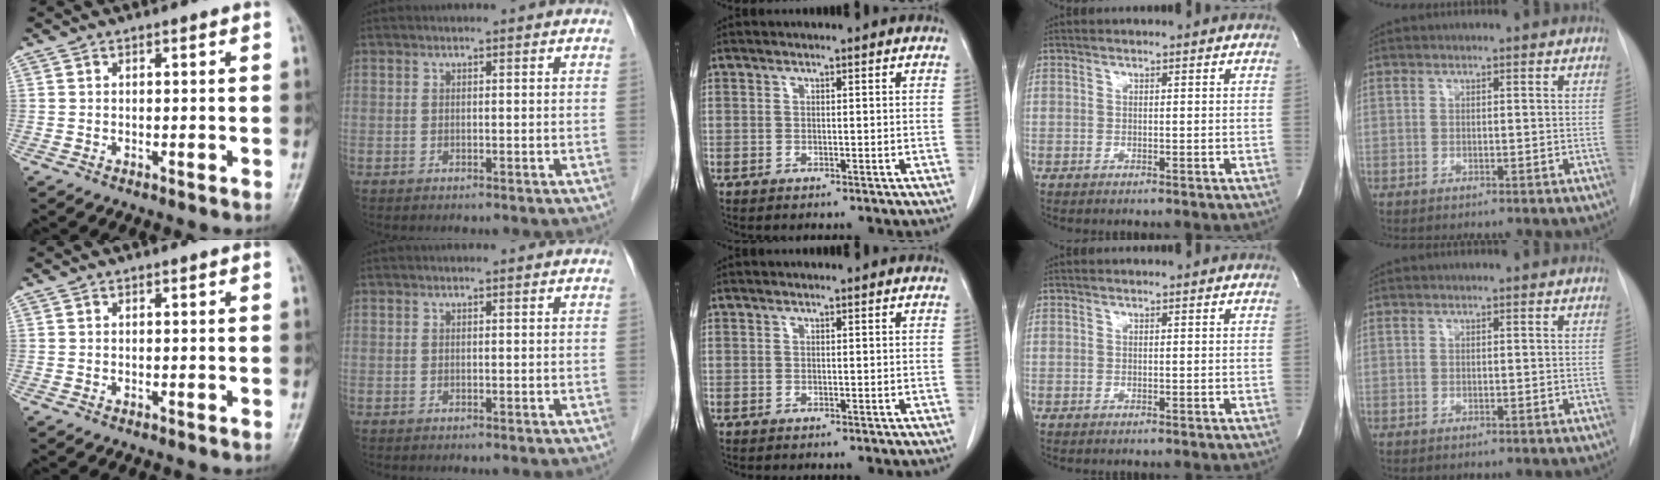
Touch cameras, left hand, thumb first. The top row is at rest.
{}